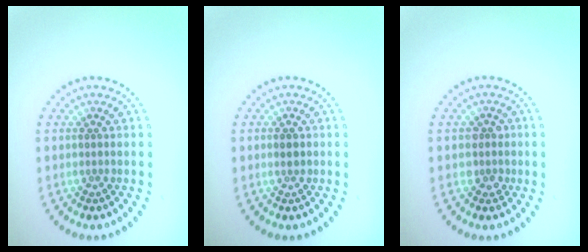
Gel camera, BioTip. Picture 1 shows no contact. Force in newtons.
{"total": 1.3, "press": 1.3, "slide": 0.1}
{"total": 1.7, "press": 1.5, "slide": 0.8}